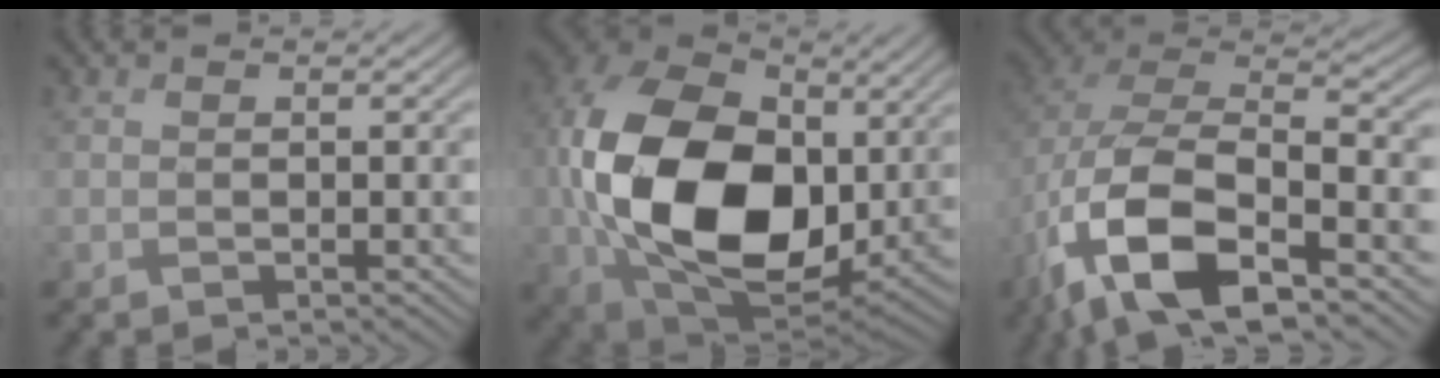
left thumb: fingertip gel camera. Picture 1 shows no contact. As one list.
[{"total": 19.8, "force": [0.5, 13.5, 14.5], "torque": [-0.341, -0.012, 0.016]}, {"total": 15.4, "force": [-5.6, 8.0, 12.0], "torque": [-0.275, -0.032, -0.095]}]